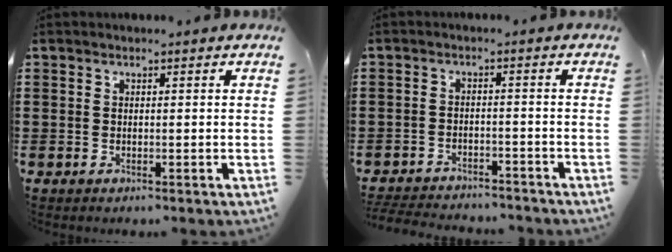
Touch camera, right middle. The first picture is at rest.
{"total": 3.4, "force": [-3.4, 0.4, 0.2], "torque": [-0.007, 0.001, -0.072]}